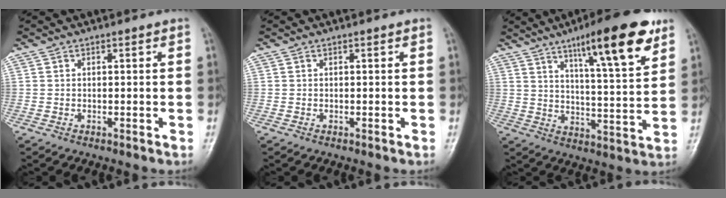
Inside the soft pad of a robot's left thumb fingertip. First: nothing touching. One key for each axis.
{"total": 0.0}
{"total": 16.9, "fx": 9.8, "fy": 3.4, "fz": 13.3, "tx": -0.184, "ty": -0.044, "tz": 0.152}